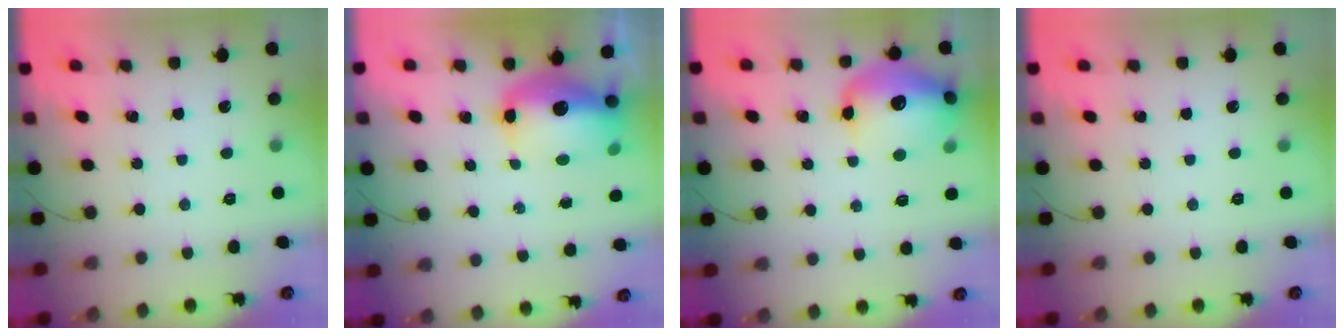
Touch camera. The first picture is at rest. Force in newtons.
{"total": 14.7, "press": 14.3, "slide": 3.2}
{"total": 15.3, "press": 15.2, "slide": 2.1}
{"total": 0.0}